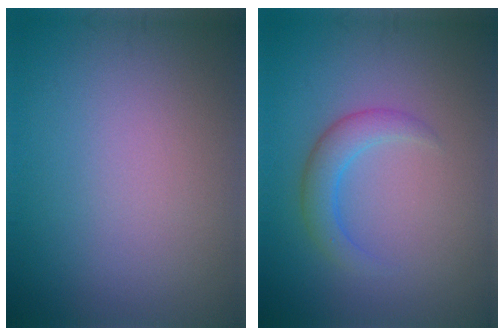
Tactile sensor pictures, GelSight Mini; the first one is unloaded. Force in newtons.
{"total": 2.6, "press": 2.6, "slide": 0.0}